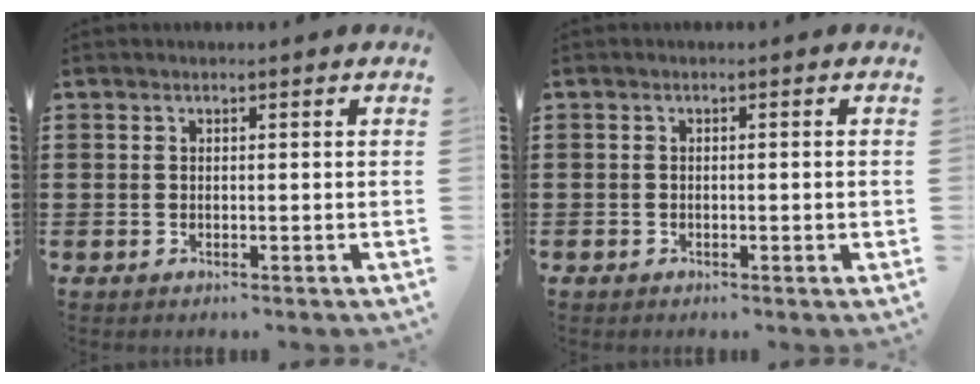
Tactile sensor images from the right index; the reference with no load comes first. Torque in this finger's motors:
{"motor_torque": [-0.66, 0.80, -0.01, 0.00]}